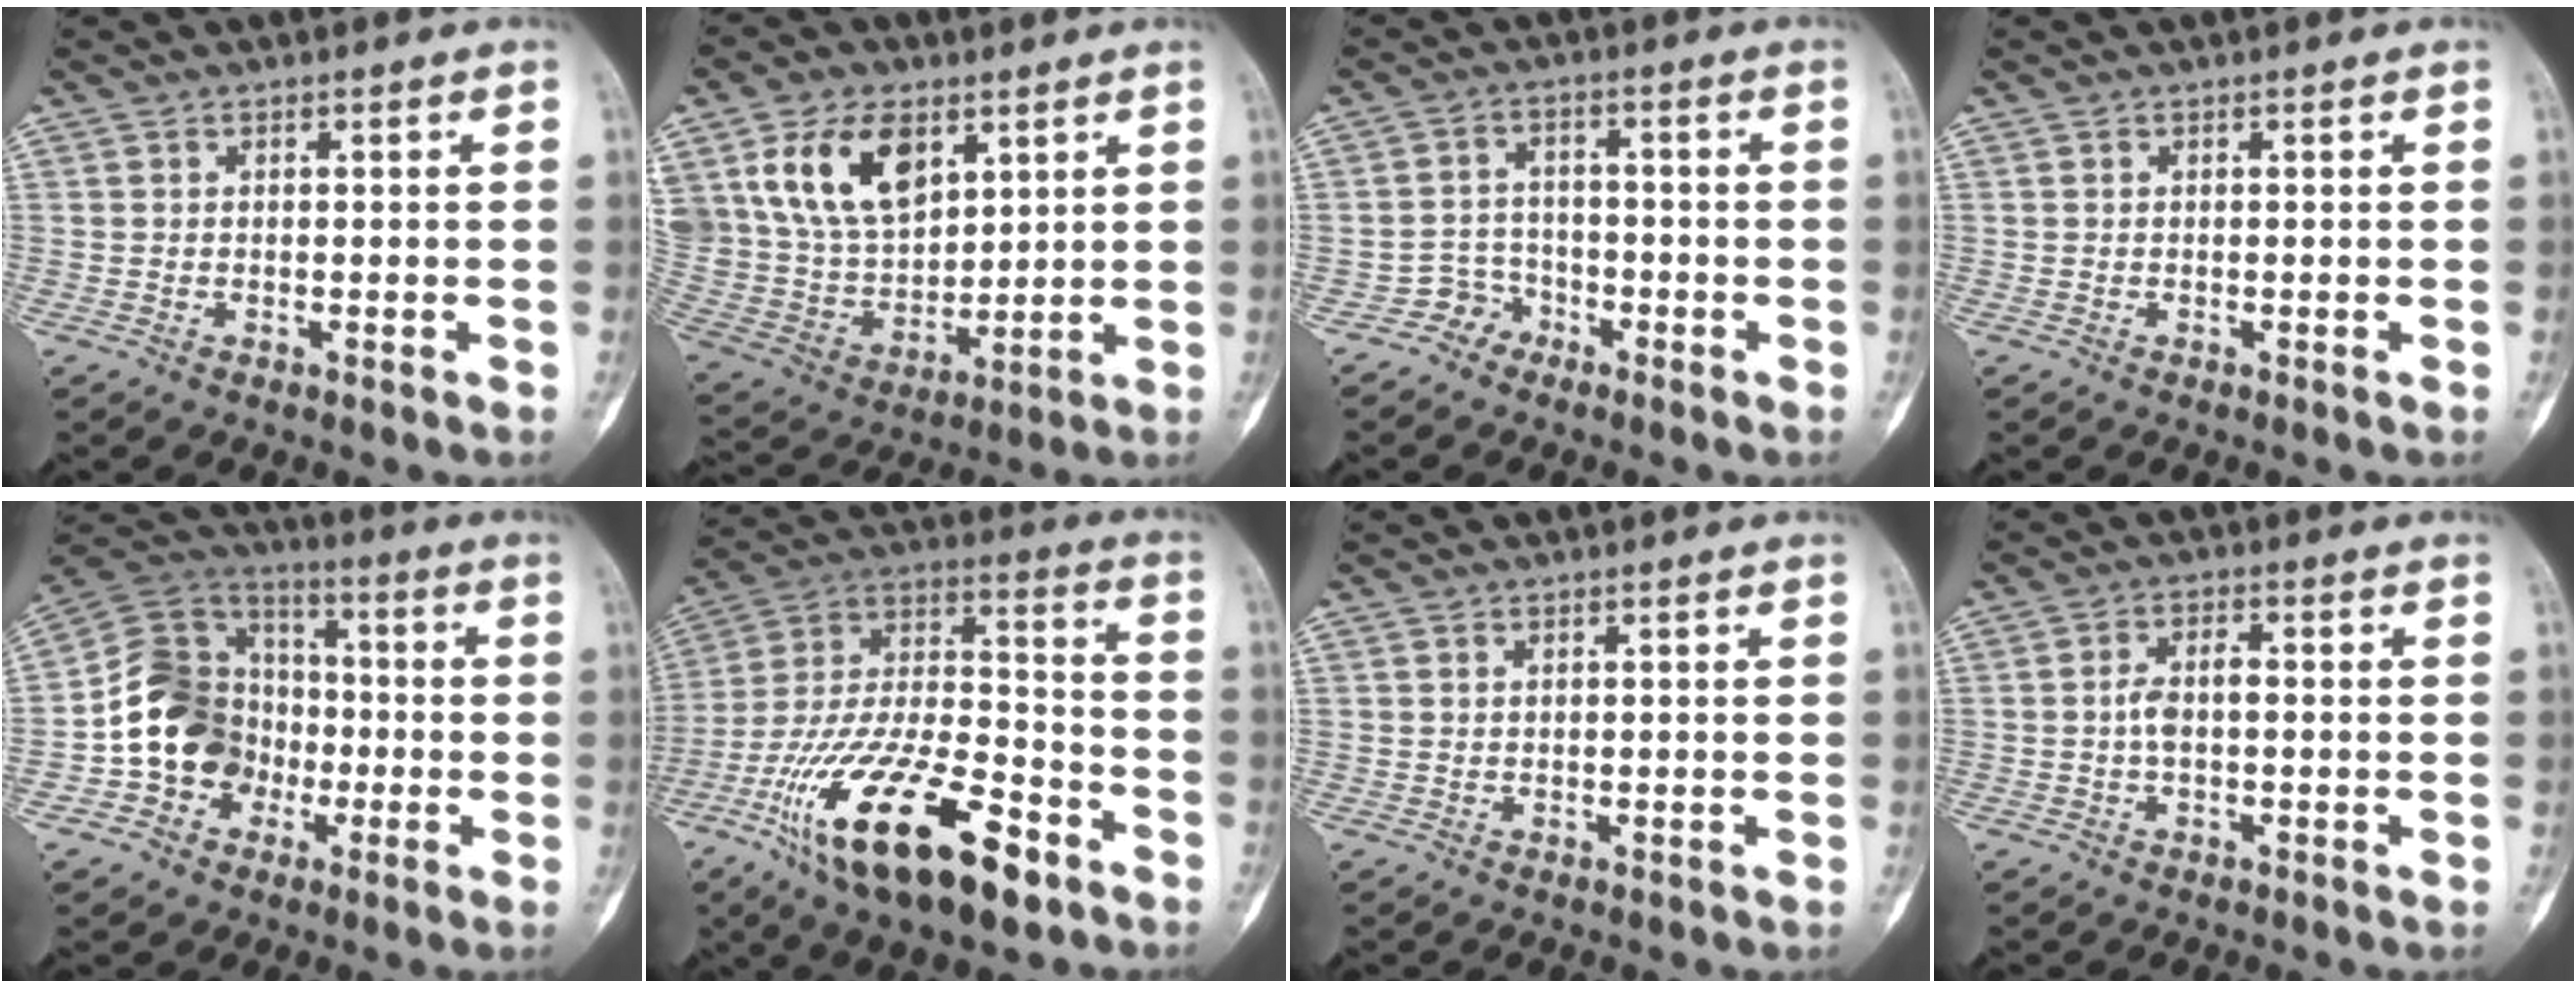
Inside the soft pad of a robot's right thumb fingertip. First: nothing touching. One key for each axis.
{"total": 17.2, "fx": 7.9, "fy": 10.8, "fz": 10.8, "tx": -0.180, "ty": -0.027, "tz": 0.166}
{"total": 3.9, "fx": -2.8, "fy": 2.7, "fz": -0.4, "tx": 0.034, "ty": 0.027, "tz": -0.055}
{"total": 0.0}
{"total": 14.6, "fx": -3.5, "fy": 12.5, "fz": 6.7, "tx": -0.082, "ty": 0.050, "tz": -0.067}
{"total": 26.5, "fx": -13.8, "fy": 10.3, "fz": 20.2, "tx": -0.397, "ty": 0.048, "tz": -0.241}
{"total": 0.0}
{"total": 3.7, "fx": -0.4, "fy": 1.7, "fz": 3.2, "tx": -0.063, "ty": 0.014, "tz": -0.010}